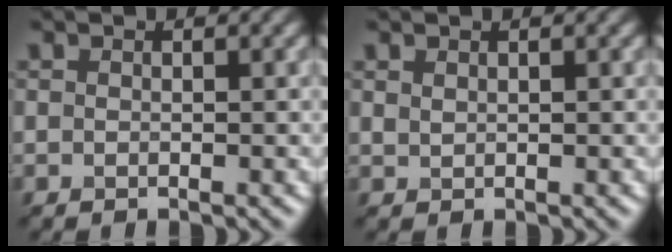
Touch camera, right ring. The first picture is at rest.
{"total": 0.7, "force": [0.1, -0.4, -0.6], "torque": [-0.003, 0.007, 0.023]}